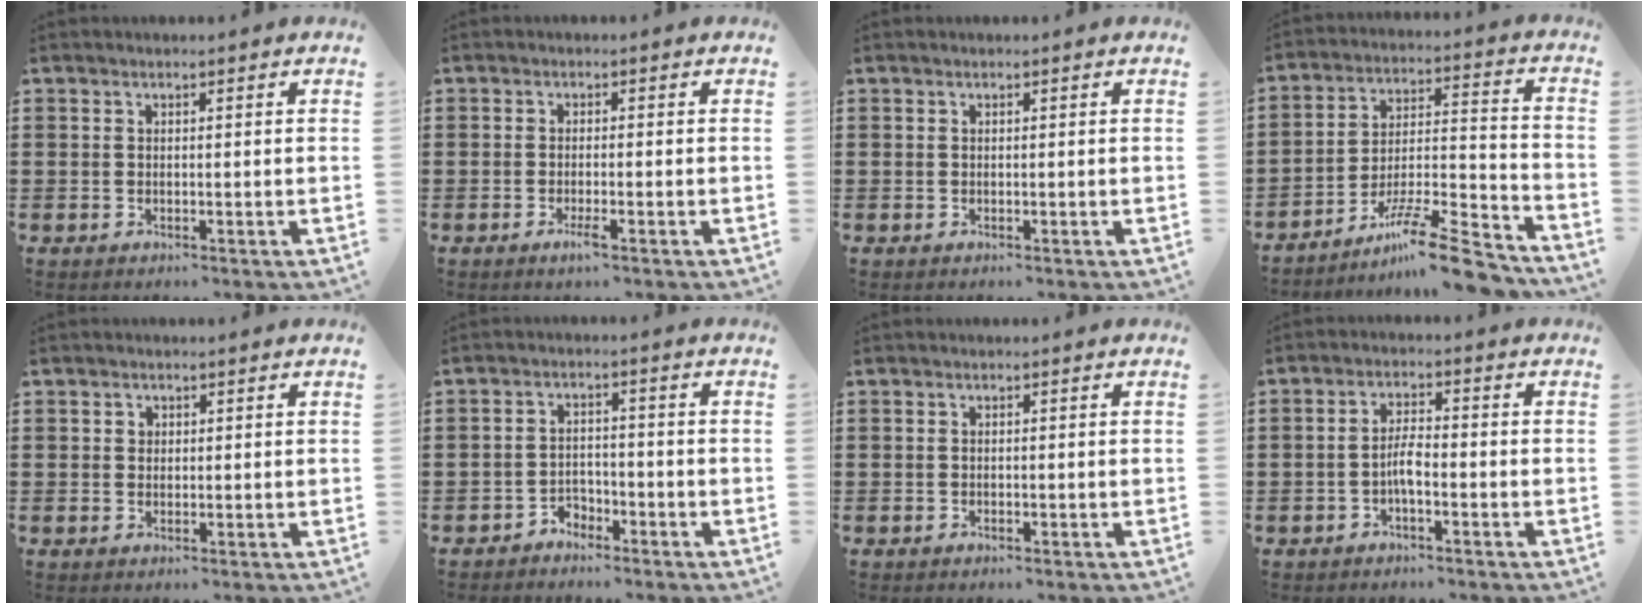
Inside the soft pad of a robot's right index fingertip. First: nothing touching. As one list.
[{"total": 2.0, "force": [-1.1, 0.2, 1.7], "torque": [-0.035, -0.006, -0.021]}, {"total": 0.0}, {"total": 11.2, "force": [-9.3, 0.9, 6.3], "torque": [-0.092, 0.025, -0.177]}, {"total": 1.0, "force": [0.4, 0.9, 0.2], "torque": [-0.006, 0.004, 0.008]}, {"total": 2.6, "force": [-2.3, 1.2, 0.1], "torque": [-0.010, 0.006, -0.050]}, {"total": 0.0}, {"total": 3.4, "force": [-1.2, 1.0, 3.0], "torque": [-0.062, 0.003, -0.025]}]